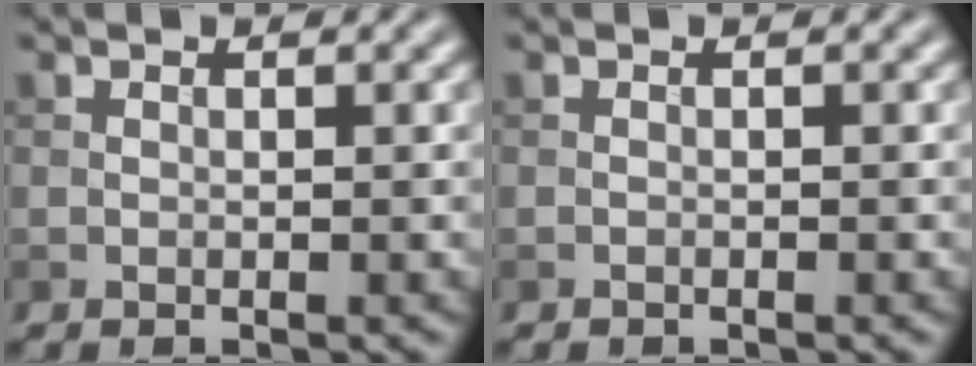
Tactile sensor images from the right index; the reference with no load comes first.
{"total": 0.0}